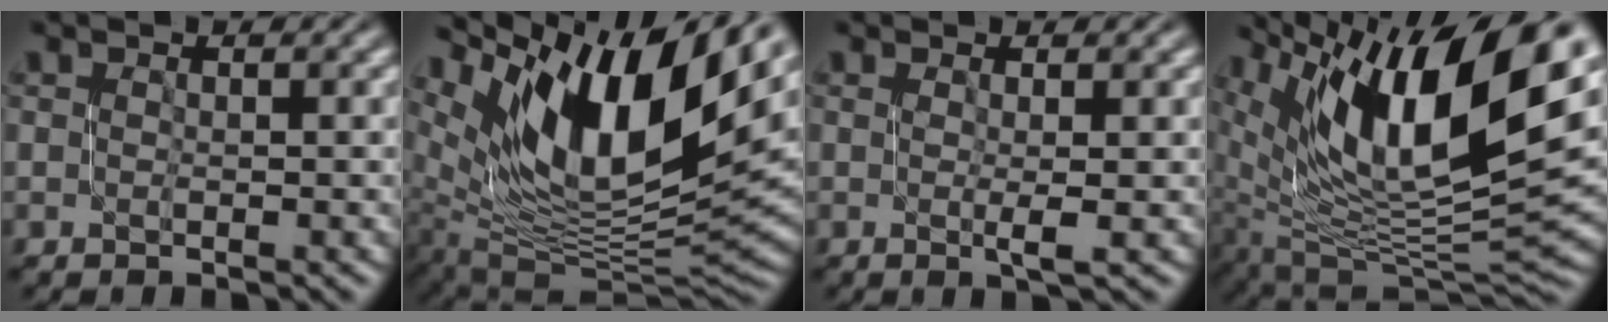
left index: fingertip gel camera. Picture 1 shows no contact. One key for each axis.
{"total": 15.2, "fx": 7.0, "fy": 6.6, "fz": 11.7, "tx": -0.207, "ty": 0.008, "tz": 0.123}
{"total": 1.6, "fx": 0.0, "fy": 0.3, "fz": 1.5, "tx": -0.025, "ty": -0.004, "tz": 0.001}
{"total": 16.0, "fx": 6.5, "fy": 6.2, "fz": 13.2, "tx": -0.234, "ty": 0.009, "tz": 0.117}